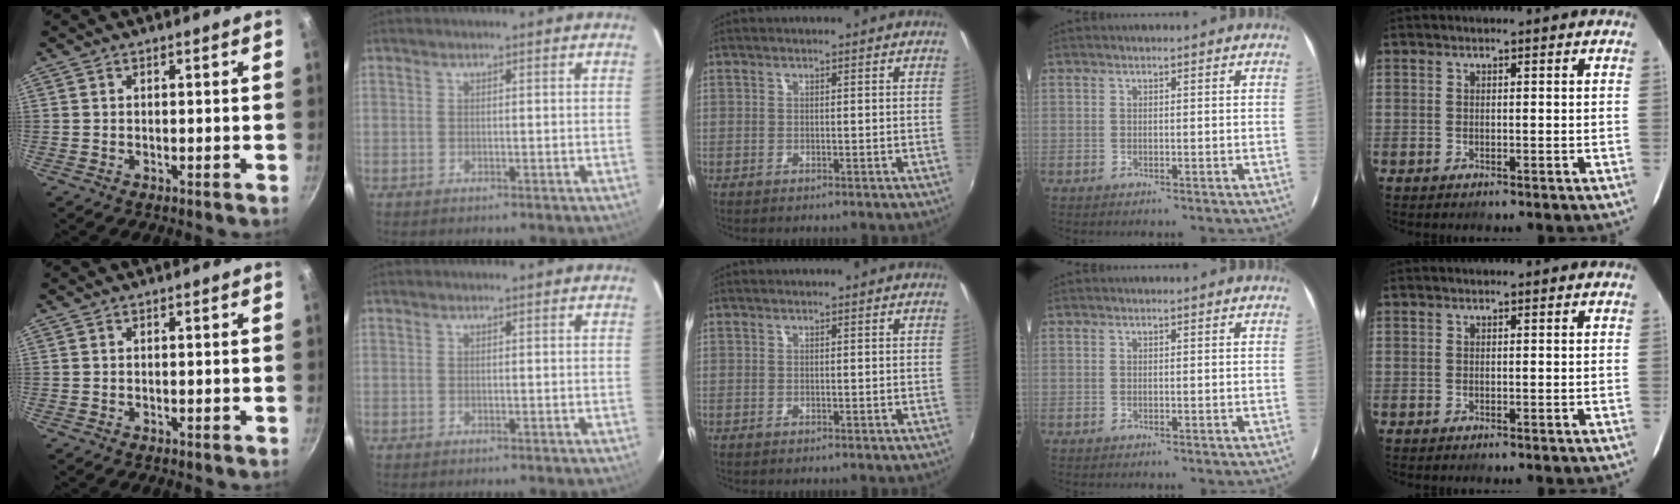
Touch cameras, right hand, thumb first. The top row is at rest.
{}